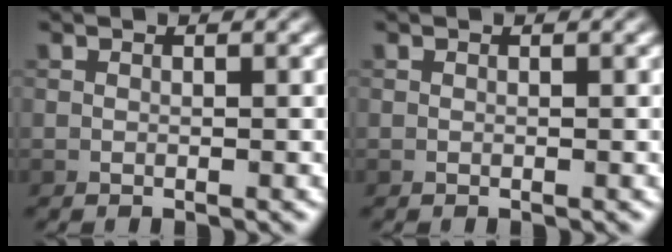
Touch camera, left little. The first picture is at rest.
{"total": 0.0}